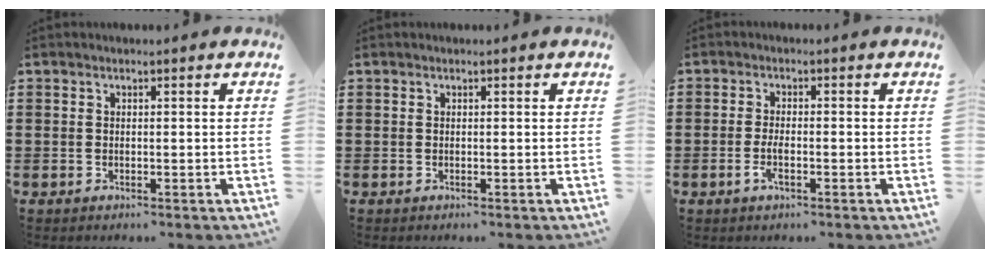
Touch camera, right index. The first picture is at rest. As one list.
[{"total": 0.0}, {"total": 2.5, "force": [-1.0, 0.5, 2.3], "torque": [-0.048, -0.005, -0.020]}]